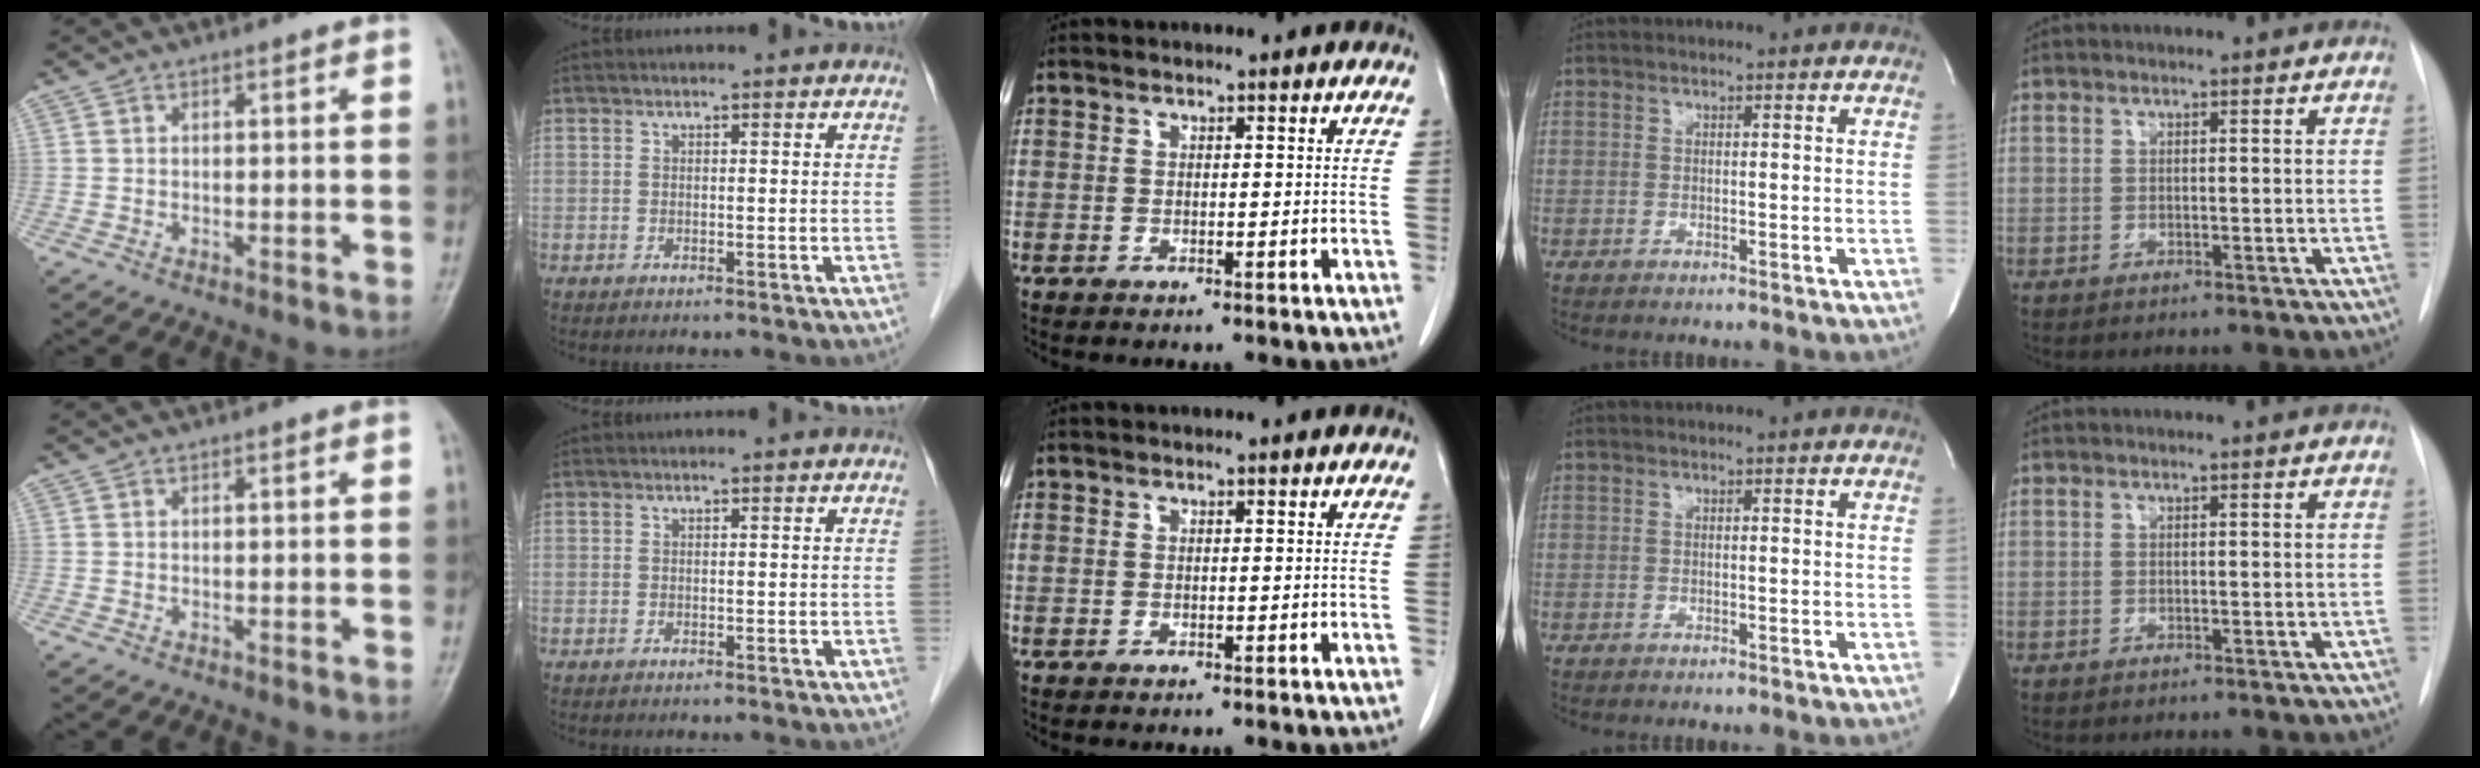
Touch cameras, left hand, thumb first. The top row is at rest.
{}